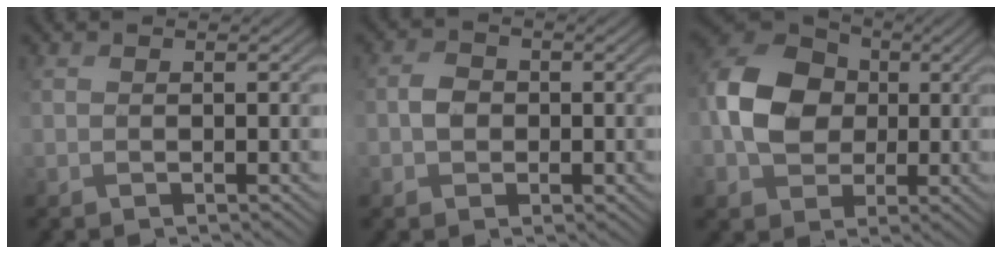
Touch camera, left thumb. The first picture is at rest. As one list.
[{"total": 2.1, "force": [-0.2, 2.0, 0.6], "torque": [-0.011, 0.008, -0.009]}, {"total": 8.9, "force": [0.4, 7.2, 5.1], "torque": [-0.121, 0.021, -0.007]}]